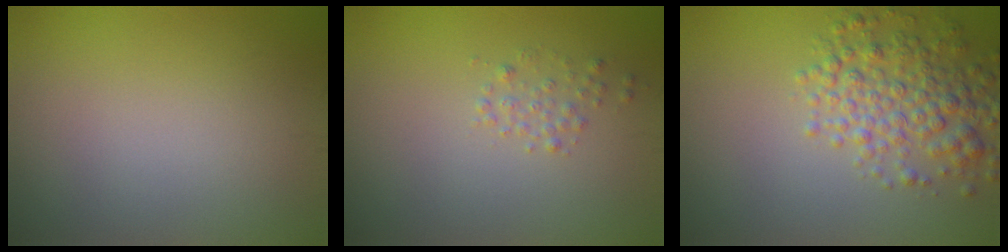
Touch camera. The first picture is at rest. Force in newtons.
{"total": 1.1, "press": 1.1, "slide": 0.0}
{"total": 4.9, "press": 4.9, "slide": 0.2}